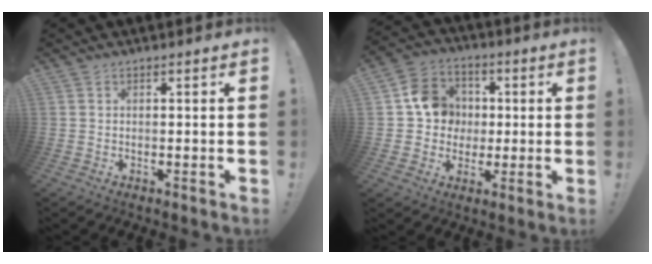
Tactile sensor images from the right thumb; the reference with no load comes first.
{"total": 12.1, "force": [0.8, 11.3, 4.2], "torque": [-0.055, 0.020, 0.027]}